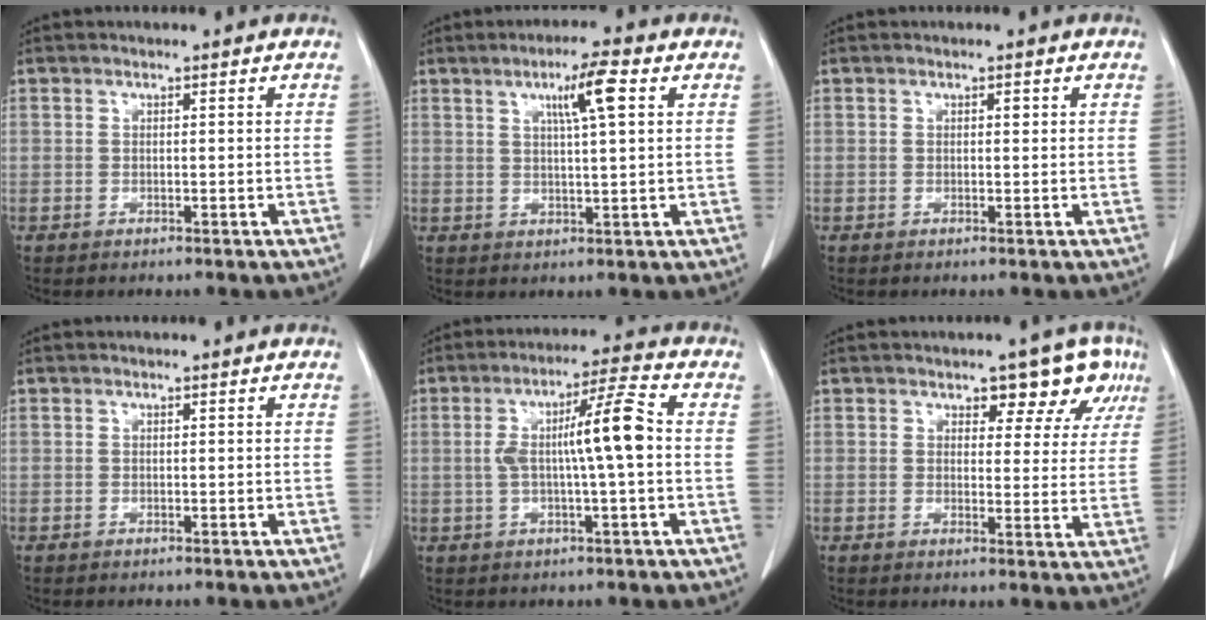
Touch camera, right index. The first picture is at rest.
{"total": 6.1, "force": [2.5, 0.1, 5.6], "torque": [-0.094, 0.004, 0.040]}
{"total": 0.5, "force": [0.2, 0.3, 0.4], "torque": [-0.007, 0.001, 0.002]}
{"total": 0.0}
{"total": 8.7, "force": [0.2, 0.6, 8.7], "torque": [-0.153, 0.023, 0.001]}
{"total": 7.1, "force": [4.5, 3.8, 3.9], "torque": [-0.027, 0.001, 0.045]}